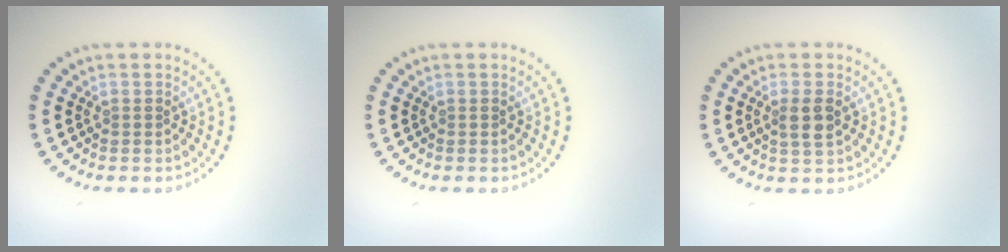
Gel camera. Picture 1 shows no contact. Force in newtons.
{"total": 0.0}
{"total": 2.1, "press": 1.9, "slide": 0.8}